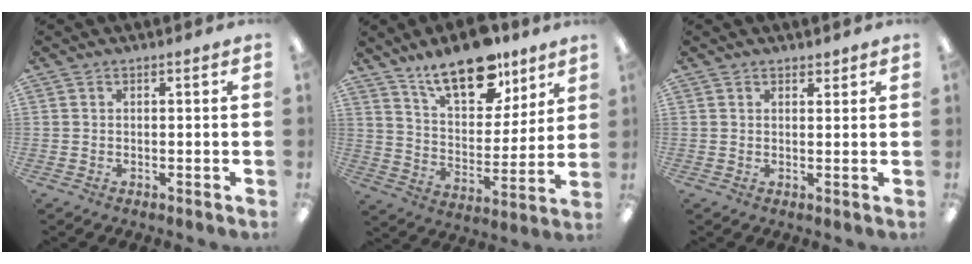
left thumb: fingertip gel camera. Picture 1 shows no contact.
{"total": 17.2, "force": [12.7, 7.6, 8.8], "torque": [-0.144, -0.071, 0.223]}
{"total": 1.6, "force": [1.4, 0.8, 0.3], "torque": [0.003, -0.004, 0.025]}